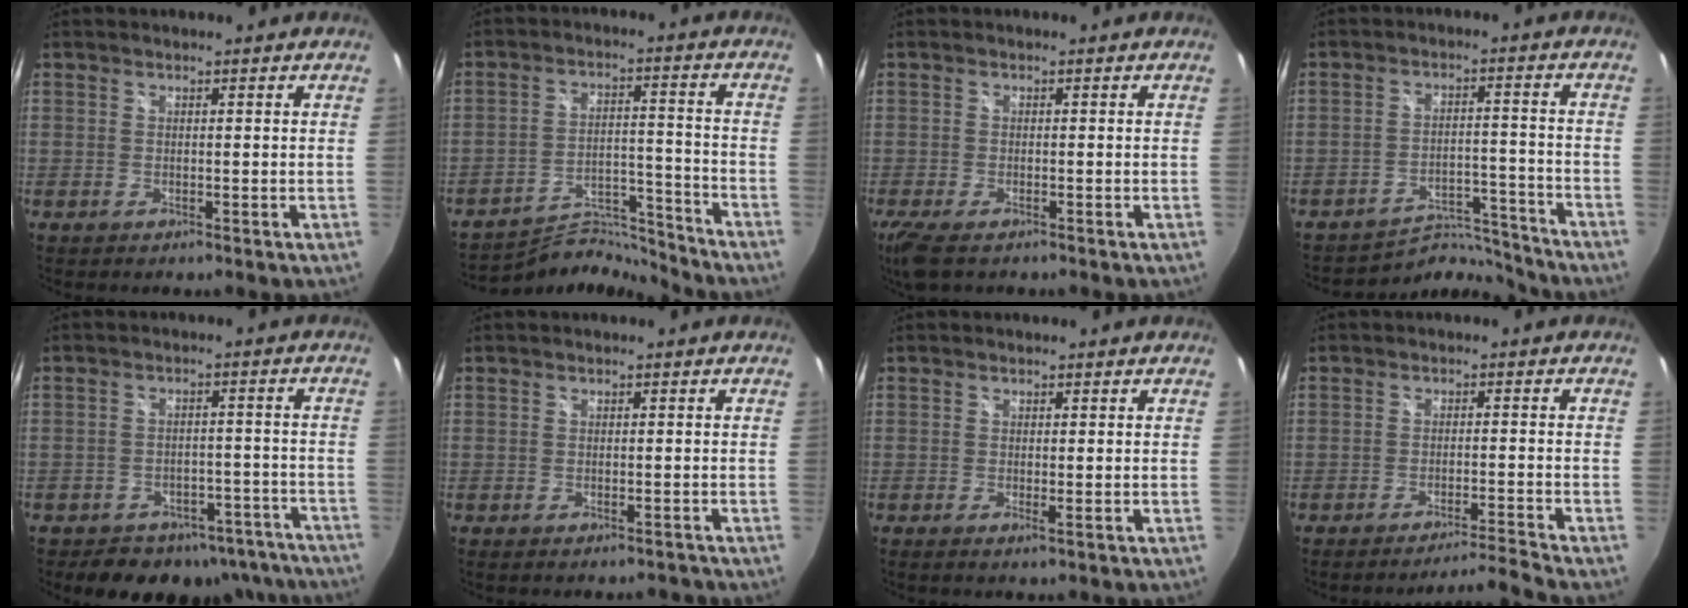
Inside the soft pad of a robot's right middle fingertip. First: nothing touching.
{"total": 10.7, "force": [-10.7, 0.6, -0.2], "torque": [-0.007, 0.021, -0.178]}
{"total": 5.7, "force": [-4.0, 2.0, 3.6], "torque": [-0.084, -0.025, -0.075]}
{"total": 8.6, "force": [-8.5, 1.5, -0.3], "torque": [-0.008, 0.019, -0.130]}
{"total": 16.7, "force": [-13.4, 8.5, 5.2], "torque": [-0.105, 0.026, -0.146]}
{"total": 2.2, "force": [-2.1, 0.7, 0.4], "torque": [-0.004, -0.007, -0.021]}
{"total": 0.9, "force": [-0.3, -0.1, 0.9], "torque": [-0.015, -0.004, -0.007]}
{"total": 5.2, "force": [-4.5, -2.6, 0.2], "torque": [-0.015, 0.010, -0.076]}